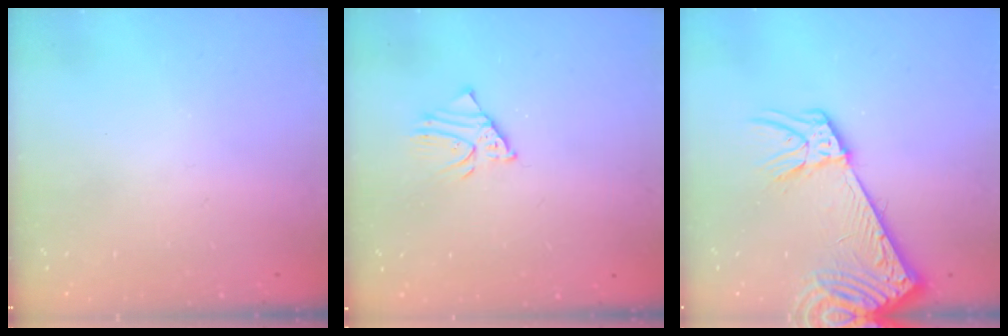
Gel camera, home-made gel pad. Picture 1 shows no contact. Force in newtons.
{"total": 2.9, "press": 2.9, "slide": 0.2}
{"total": 9.3, "press": 8.9, "slide": 2.5}